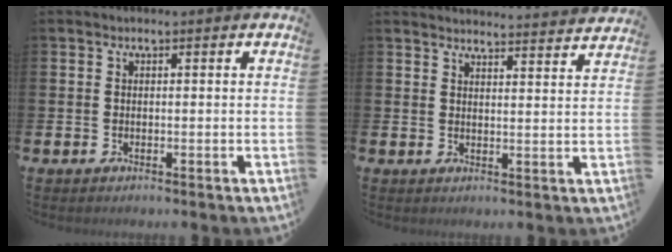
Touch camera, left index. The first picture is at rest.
{"total": 3.8, "force": [3.7, -0.4, 0.0], "torque": [0.004, -0.033, 0.064]}